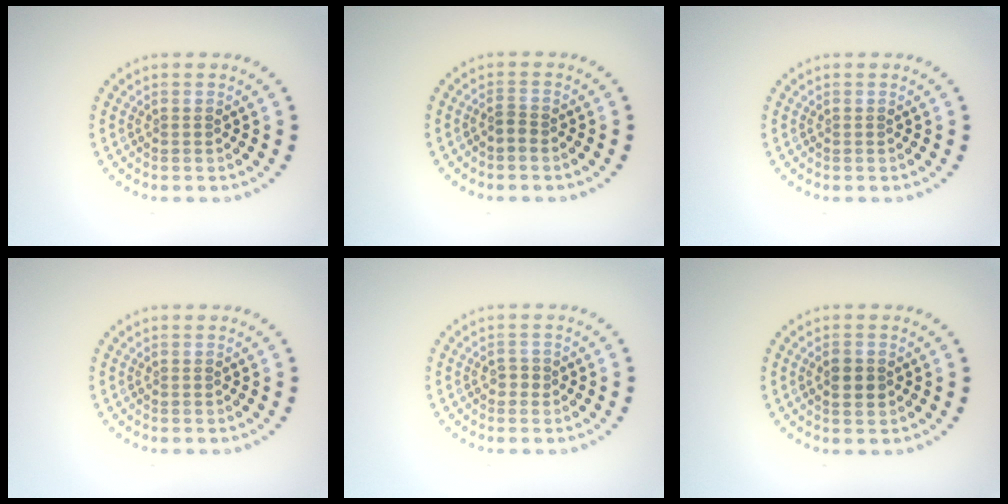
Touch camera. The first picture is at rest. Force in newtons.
{"total": 1.2, "press": 0.9, "slide": 0.9}
{"total": 0.0}
{"total": 0.0}
{"total": 1.0, "press": 1.0, "slide": 0.2}
{"total": 2.3, "press": 2.3, "slide": 0.0}